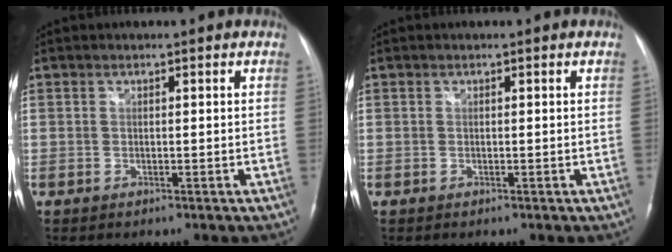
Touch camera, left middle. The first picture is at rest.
{"total": 0.0}